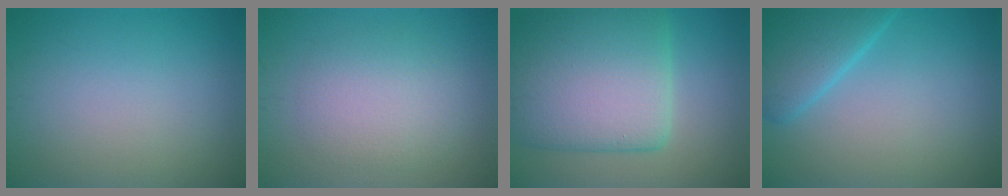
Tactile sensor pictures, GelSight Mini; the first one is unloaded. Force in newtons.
{"total": 3.9, "press": 3.9, "slide": 0.4}
{"total": 10.8, "press": 10.7, "slide": 0.7}
{"total": 4.6, "press": 4.6, "slide": 0.3}